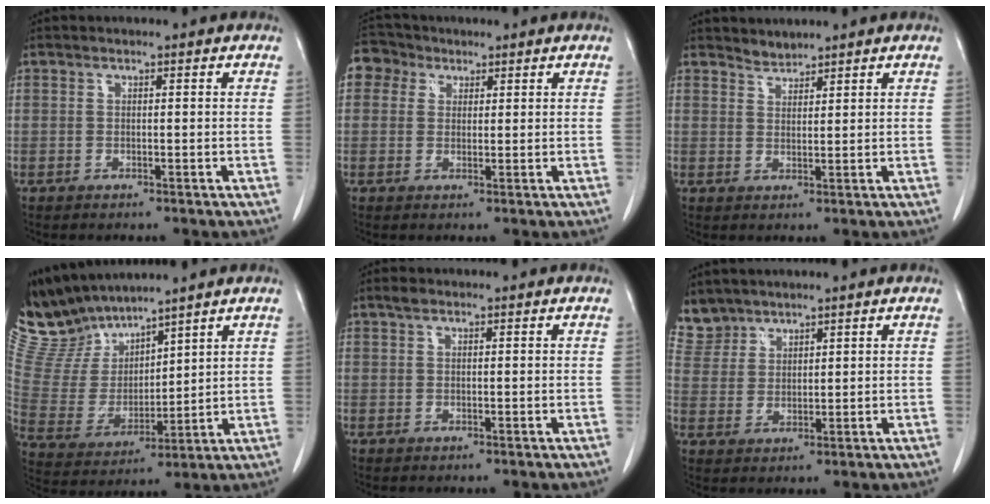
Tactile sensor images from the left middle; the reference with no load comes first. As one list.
[{"total": 4.2, "force": [2.1, 3.6, 0.6], "torque": [-0.012, 0.018, 0.037]}, {"total": 1.9, "force": [1.8, 0.2, -0.4], "torque": [0.007, 0.002, 0.035]}, {"total": 11.4, "force": [11.1, 2.2, 1.6], "torque": [-0.058, 0.005, 0.245]}, {"total": 0.9, "force": [0.6, 0.5, 0.4], "torque": [-0.008, 0.010, 0.011]}, {"total": 4.5, "force": [4.2, 1.6, -0.6], "torque": [0.012, 0.006, 0.093]}]